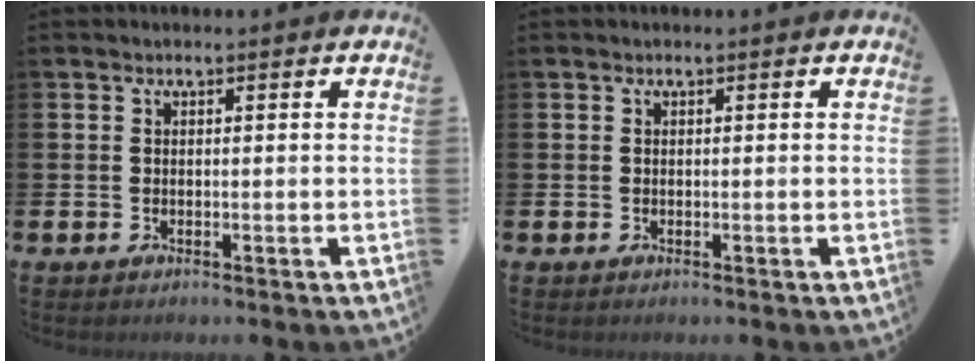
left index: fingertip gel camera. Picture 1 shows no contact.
{"total": 0.0}